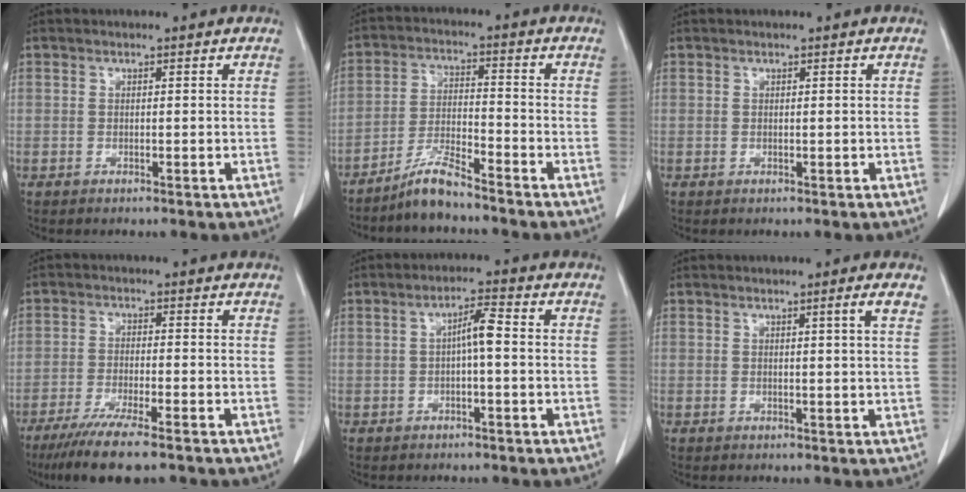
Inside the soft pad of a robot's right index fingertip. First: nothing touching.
{"total": 6.1, "force": [-5.3, 0.2, 2.9], "torque": [-0.059, -0.016, -0.104]}
{"total": 0.0}
{"total": 9.2, "force": [-6.7, 0.4, 6.2], "torque": [-0.102, -0.023, -0.109]}
{"total": 3.7, "force": [-0.2, 0.4, 3.7], "torque": [-0.063, 0.010, -0.003]}
{"total": 2.2, "force": [1.2, -0.5, 1.8], "torque": [-0.024, -0.004, 0.016]}